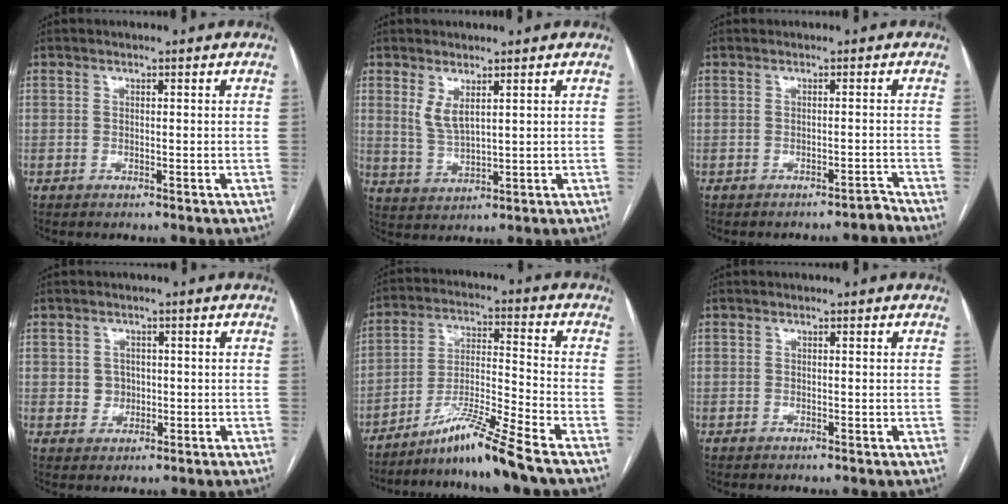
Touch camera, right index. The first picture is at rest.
{"total": 3.8, "force": [2.0, 1.3, 3.0], "torque": [-0.067, -0.007, 0.049]}
{"total": 2.7, "force": [-2.6, -0.5, -0.4], "torque": [0.020, -0.002, -0.032]}
{"total": 2.5, "force": [0.0, 2.4, 0.7], "torque": [-0.005, 0.004, 0.003]}
{"total": 10.0, "force": [-7.9, -1.8, 5.9], "torque": [-0.117, -0.012, -0.141]}
{"total": 0.0}